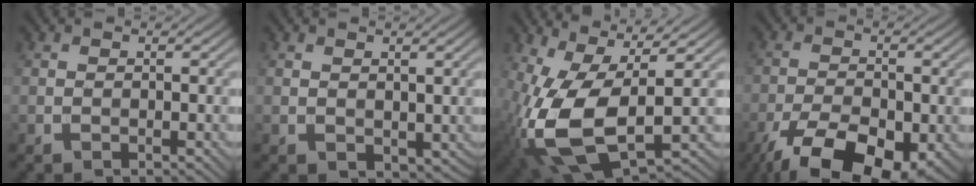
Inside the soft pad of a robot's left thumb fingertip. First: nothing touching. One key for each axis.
{"total": 1.6, "fx": 0.8, "fy": 1.0, "fz": 1.0, "tx": -0.024, "ty": -0.004, "tz": 0.018}
{"total": 14.4, "fx": -1.9, "fy": 6.4, "fz": 12.8, "tx": -0.297, "ty": -0.023, "tz": -0.019}
{"total": 12.4, "fx": -7.4, "fy": 4.9, "fz": 8.7, "tx": -0.155, "ty": -0.022, "tz": -0.126}